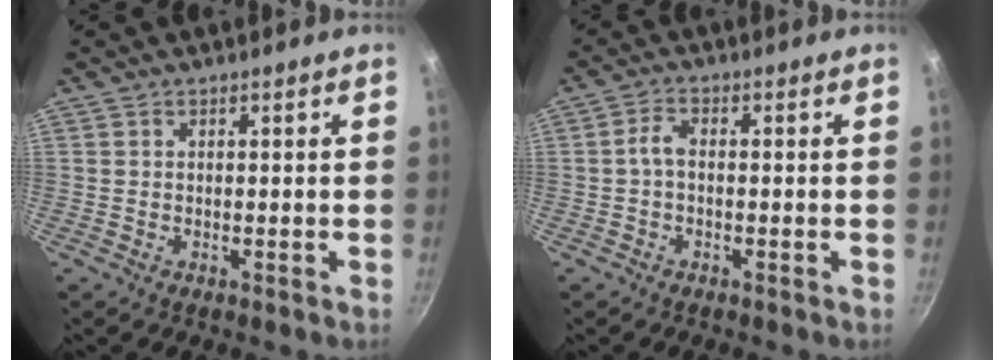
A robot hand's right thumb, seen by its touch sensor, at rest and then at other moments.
{"total": 2.7, "force": [-0.6, 1.4, 2.2], "torque": [-0.048, 0.015, -0.018]}